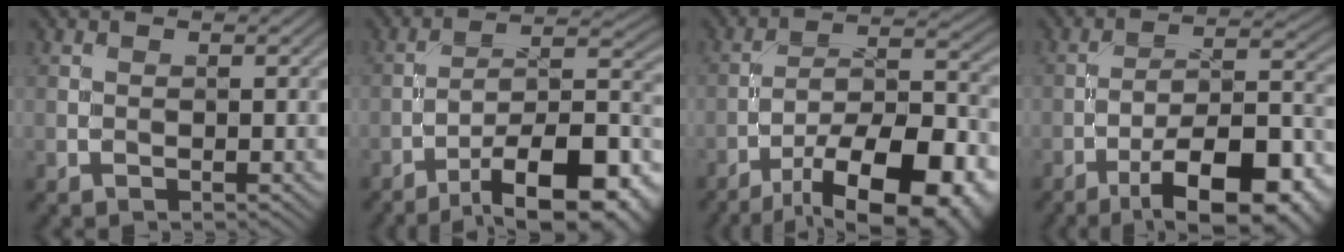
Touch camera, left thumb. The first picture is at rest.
{"total": 16.0, "force": [-10.2, 5.0, 11.2], "torque": [-0.169, -0.002, -0.159]}
{"total": 18.3, "force": [-11.6, 6.4, 12.7], "torque": [-0.175, -0.015, -0.173]}
{"total": 15.8, "force": [-9.2, 4.9, 11.9], "torque": [-0.179, 0.001, -0.145]}